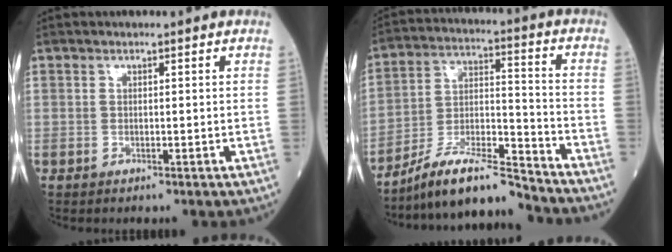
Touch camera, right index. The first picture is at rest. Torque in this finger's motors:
{"motor_torque": [-0.22, -0.69, 0.20, 0.05]}